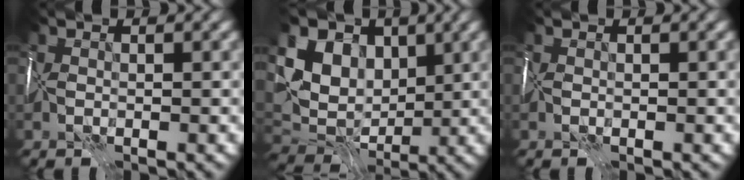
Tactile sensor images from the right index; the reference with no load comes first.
{"total": 11.6, "force": [4.3, 9.4, 5.5], "torque": [-0.135, 0.035, 0.067]}
{"total": 0.0}